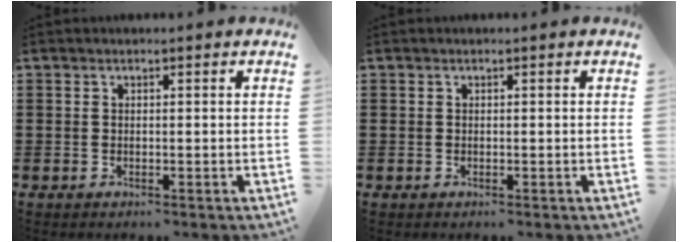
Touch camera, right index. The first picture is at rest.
{"total": 0.0}